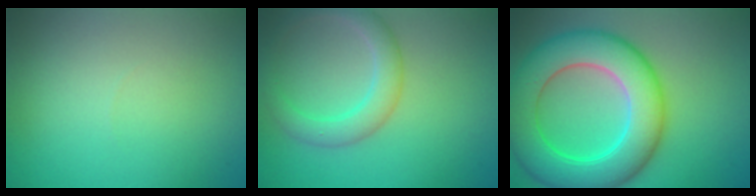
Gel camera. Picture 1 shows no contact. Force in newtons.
{"total": 3.5, "press": 3.5, "slide": 0.0}
{"total": 10.8, "press": 10.8, "slide": 0.5}